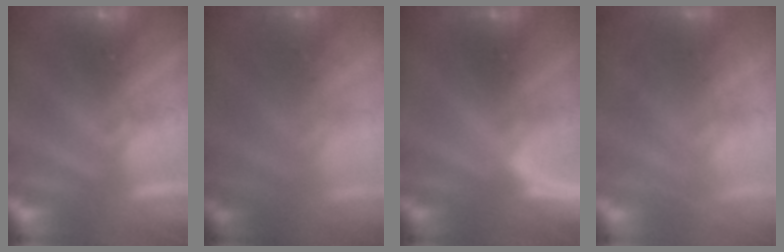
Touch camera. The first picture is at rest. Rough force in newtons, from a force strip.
{"total": 7.1}
{"total": 4.8}
{"total": 7.2}